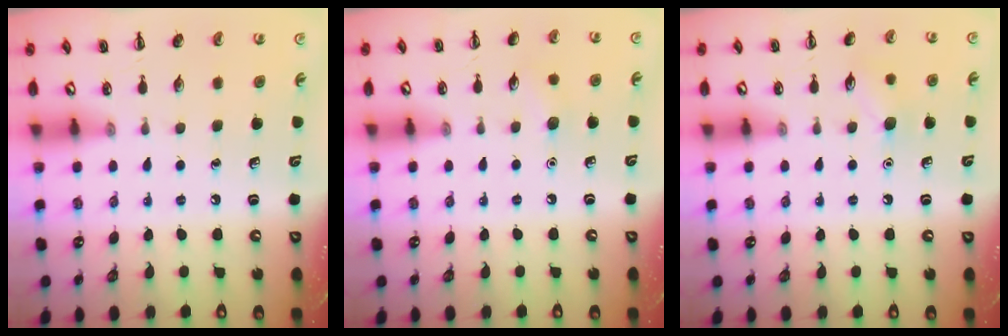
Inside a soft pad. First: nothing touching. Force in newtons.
{"total": 5.3, "press": 5.0, "slide": 1.5}
{"total": 7.8, "press": 7.7, "slide": 1.4}